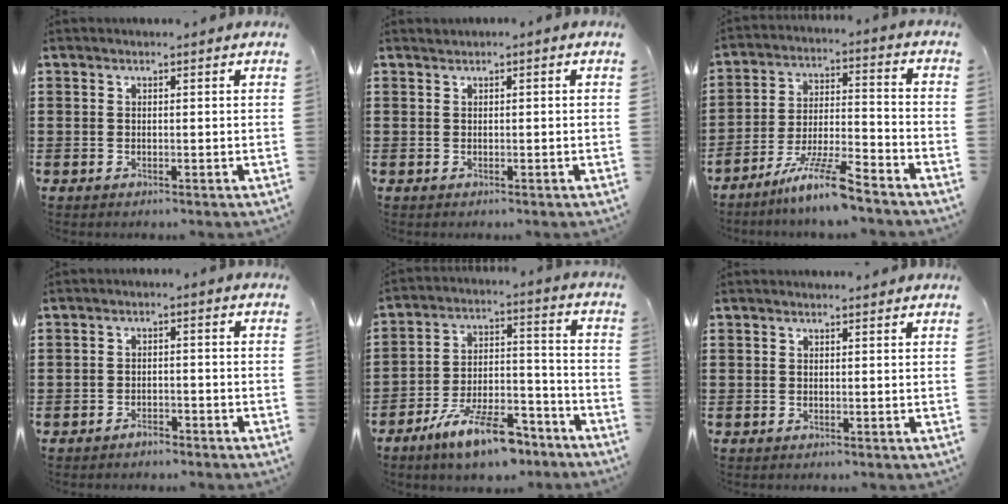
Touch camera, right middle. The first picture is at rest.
{"total": 0.8, "force": [0.8, 0.0, -0.1], "torque": [0.000, -0.003, 0.016]}
{"total": 8.7, "force": [-7.1, 0.2, 5.0], "torque": [-0.102, -0.006, -0.137]}
{"total": 1.5, "force": [-1.4, 0.4, 0.4], "torque": [-0.013, -0.001, -0.028]}
{"total": 11.2, "force": [-8.7, 2.7, 6.5], "torque": [-0.124, 0.027, -0.167]}
{"total": 1.1, "force": [1.1, 0.1, 0.0], "torque": [0.005, -0.002, 0.019]}